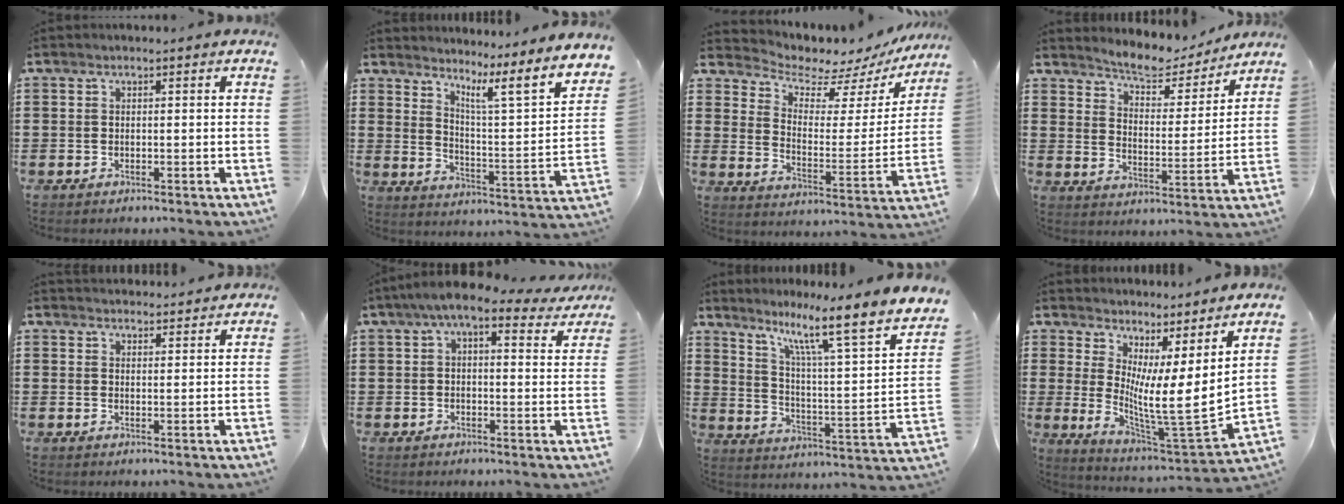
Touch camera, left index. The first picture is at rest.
{"total": 7.0, "force": [5.0, 0.1, 5.0], "torque": [-0.091, -0.056, 0.070]}
{"total": 5.2, "force": [4.7, 1.8, 1.3], "torque": [-0.049, -0.040, 0.073]}
{"total": 6.1, "force": [5.8, 1.4, 1.3], "torque": [-0.048, -0.037, 0.095]}
{"total": 2.5, "force": [2.4, 0.2, -0.2], "torque": [-0.003, -0.005, 0.048]}
{"total": 6.6, "force": [4.2, 1.6, 4.7], "torque": [-0.101, 0.001, 0.074]}
{"total": 10.2, "force": [7.3, 0.4, 7.2], "torque": [-0.144, -0.062, 0.102]}
{"total": 7.5, "force": [2.5, 0.5, 7.1], "torque": [-0.122, -0.055, 0.043]}